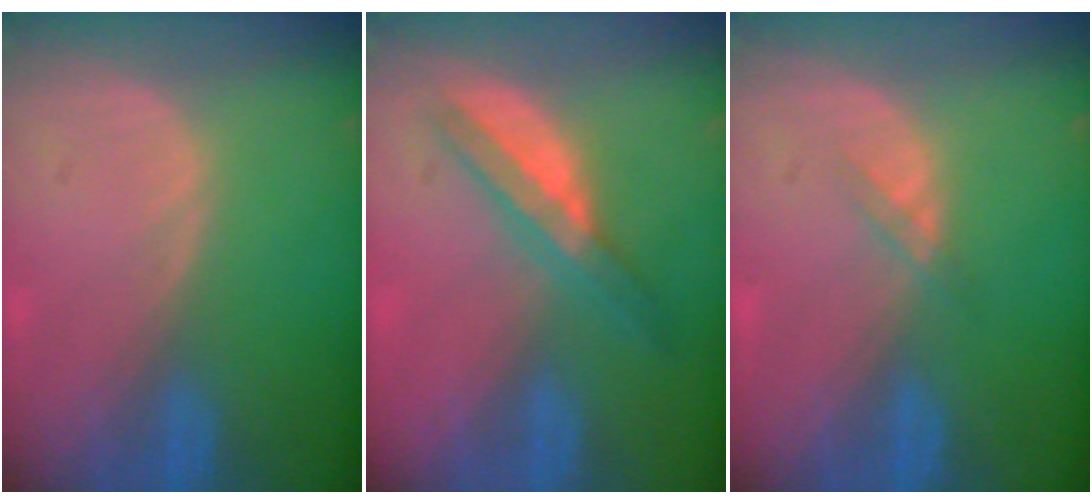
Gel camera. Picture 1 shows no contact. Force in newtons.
{"total": 5.4, "press": 5.0, "slide": 1.8}
{"total": 1.3, "press": 1.3, "slide": 0.2}